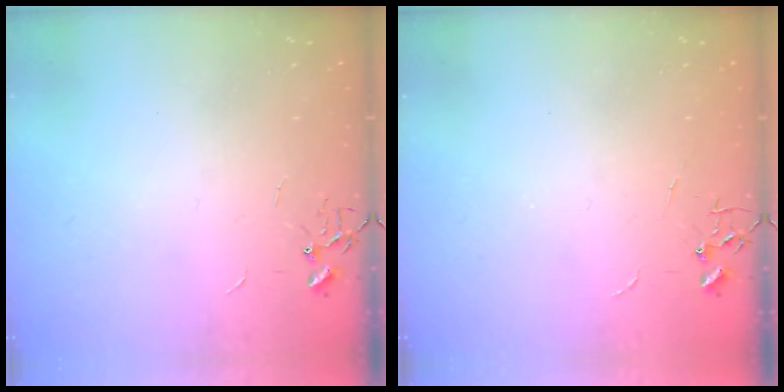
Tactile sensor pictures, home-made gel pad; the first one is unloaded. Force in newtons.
{"total": 0.0}